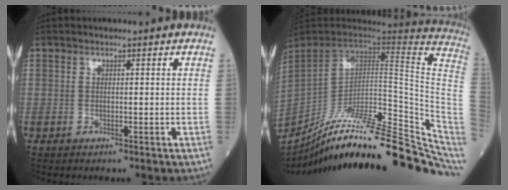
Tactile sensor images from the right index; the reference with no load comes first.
{"total": 34.2, "force": [-27.8, 5.7, 19.1], "torque": [-0.195, -0.024, -0.390]}